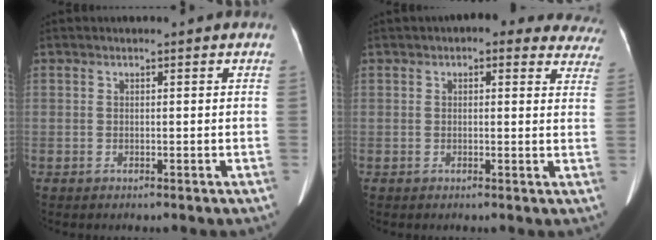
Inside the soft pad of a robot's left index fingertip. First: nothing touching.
{"total": 12.7, "force": [10.7, 4.7, 5.0], "torque": [-0.012, 0.014, 0.095]}